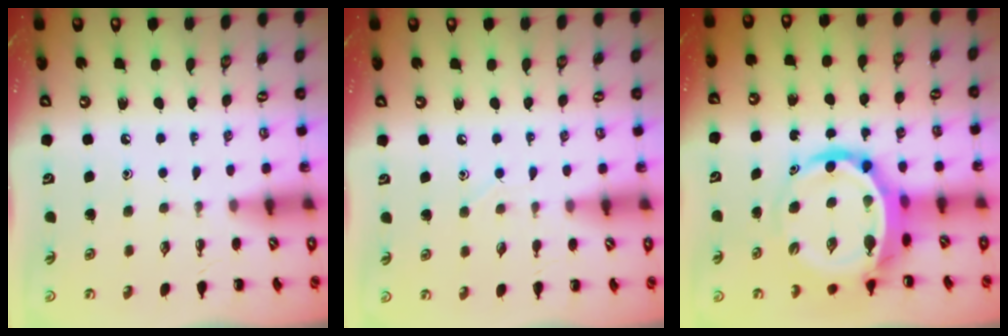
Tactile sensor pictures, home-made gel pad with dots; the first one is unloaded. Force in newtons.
{"total": 2.9, "press": 2.7, "slide": 0.9}
{"total": 11.5, "press": 11.0, "slide": 3.2}